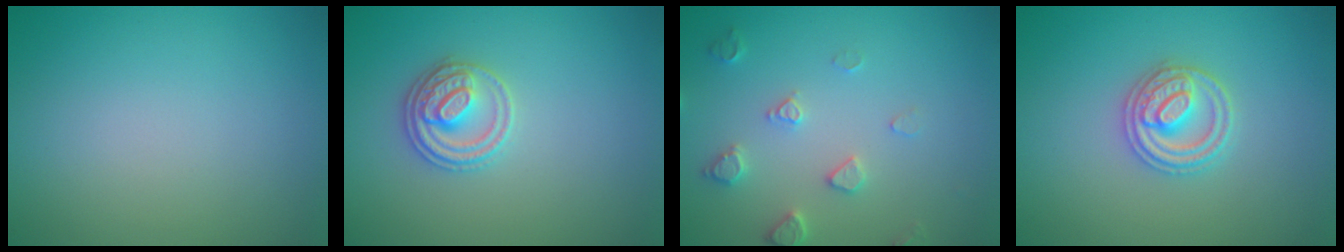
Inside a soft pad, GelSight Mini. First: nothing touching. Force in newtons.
{"total": 2.8, "press": 2.7, "slide": 0.5}
{"total": 2.5, "press": 2.4, "slide": 0.5}
{"total": 3.7, "press": 3.7, "slide": 0.4}